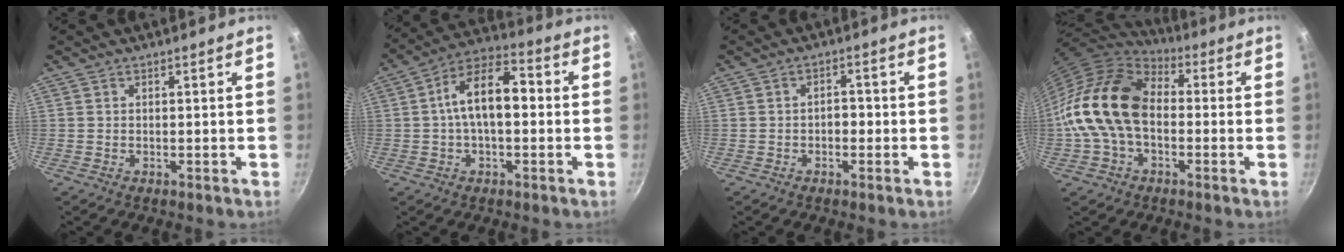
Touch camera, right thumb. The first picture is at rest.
{"total": 12.3, "force": [0.3, 6.6, 10.4], "torque": [-0.152, 0.043, -0.010]}
{"total": 2.3, "force": [-0.7, 1.5, 1.6], "torque": [-0.011, 0.013, -0.012]}
{"total": 16.9, "force": [-1.1, 11.5, 12.3], "torque": [-0.209, 0.041, -0.036]}